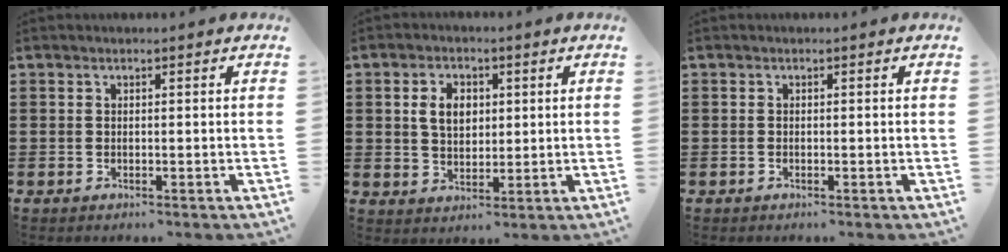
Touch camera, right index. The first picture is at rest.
{"total": 4.9, "force": [1.1, 3.3, 3.4], "torque": [-0.068, 0.010, 0.015]}
{"total": 0.0}